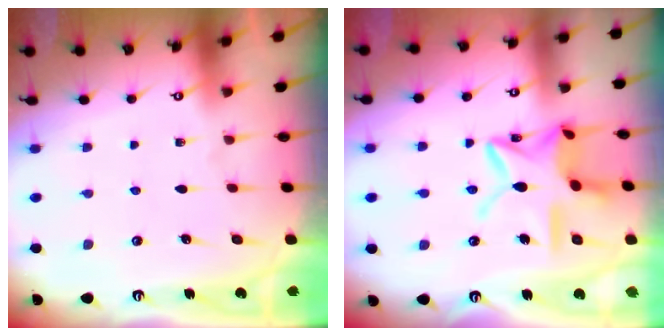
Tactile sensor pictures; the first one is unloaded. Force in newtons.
{"total": 14.4, "press": 14.4, "slide": 1.1}